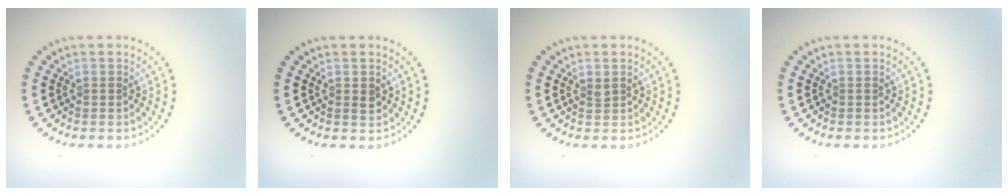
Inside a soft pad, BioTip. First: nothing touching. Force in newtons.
{"total": 1.2, "press": 1.2, "slide": 0.1}
{"total": 0.6, "press": 0.5, "slide": 0.3}
{"total": 0.0}